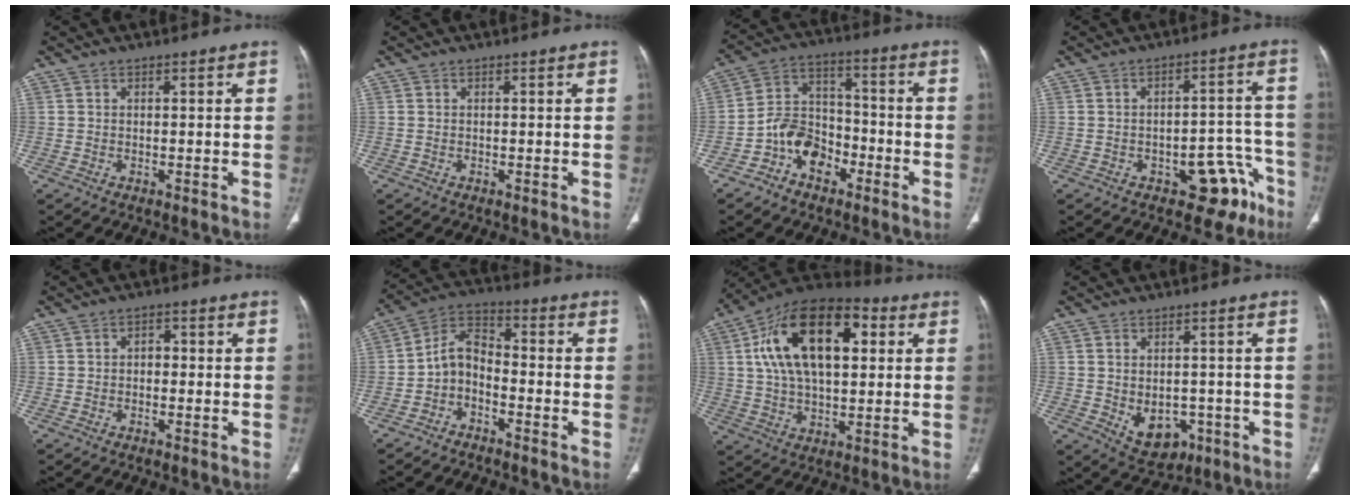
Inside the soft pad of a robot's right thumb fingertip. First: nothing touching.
{"total": 0.0}
{"total": 10.0, "force": [-5.1, 7.1, 4.9], "torque": [-0.056, 0.054, -0.100]}
{"total": 10.9, "force": [-6.2, 6.0, 6.6], "torque": [-0.028, 0.057, -0.074]}
{"total": 2.0, "force": [-0.3, 1.5, 1.3], "torque": [-0.006, 0.010, -0.012]}
{"total": 7.0, "force": [-3.0, 4.6, 4.4], "torque": [-0.070, 0.050, -0.073]}
{"total": 21.3, "force": [5.2, 11.6, 17.1], "torque": [-0.270, 0.015, 0.077]}
{"total": 8.0, "force": [-2.3, 5.9, 4.9], "torque": [-0.044, 0.011, -0.015]}